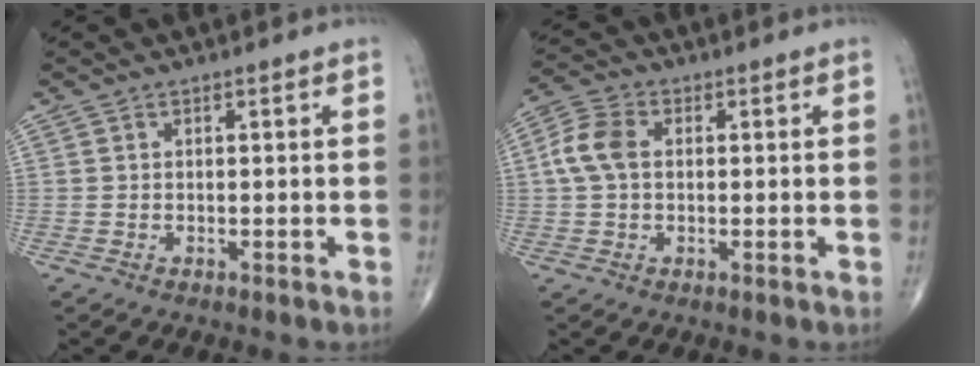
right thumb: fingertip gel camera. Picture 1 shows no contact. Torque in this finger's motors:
{"motor_torque": [-0.17, 0.42, 0.69, 0.10, 0.21]}